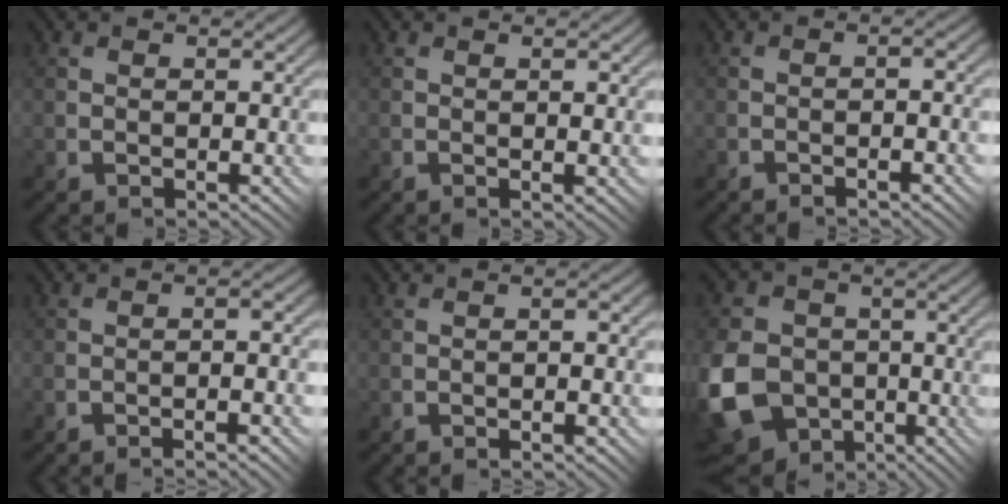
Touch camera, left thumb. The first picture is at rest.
{"total": 1.5, "force": [0.1, 0.0, 1.5], "torque": [-0.023, 0.002, 0.007]}
{"total": 2.1, "force": [-1.4, 0.3, 1.6], "torque": [-0.024, 0.008, -0.022]}
{"total": 3.9, "force": [-2.6, 0.2, 2.9], "torque": [-0.044, 0.005, -0.043]}
{"total": 2.1, "force": [-1.3, 0.5, 1.6], "torque": [-0.023, 0.007, -0.019]}
{"total": 12.4, "force": [-4.4, 9.9, 6.0], "torque": [-0.202, -0.045, -0.084]}